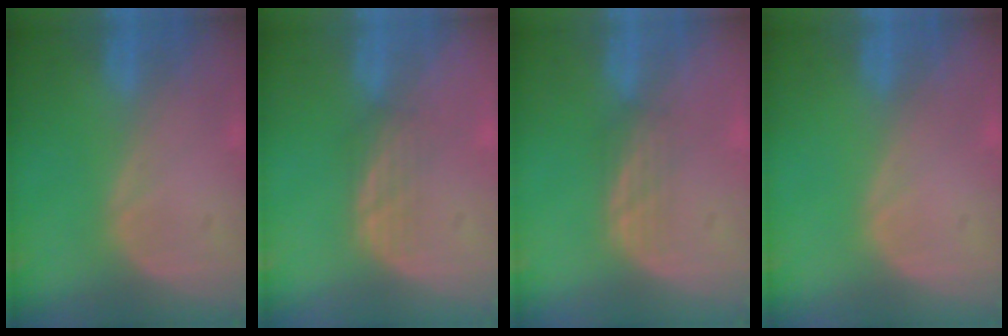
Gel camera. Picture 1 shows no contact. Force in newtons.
{"total": 2.4, "press": 2.4, "slide": 0.5}
{"total": 2.1, "press": 2.1, "slide": 0.3}
{"total": 0.0}